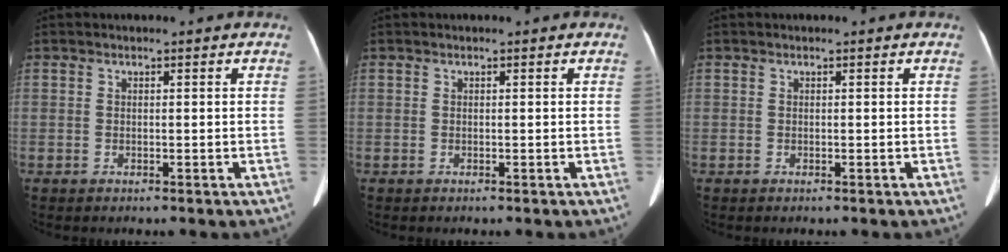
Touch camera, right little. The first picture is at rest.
{"total": 0.0}
{"total": 0.0}